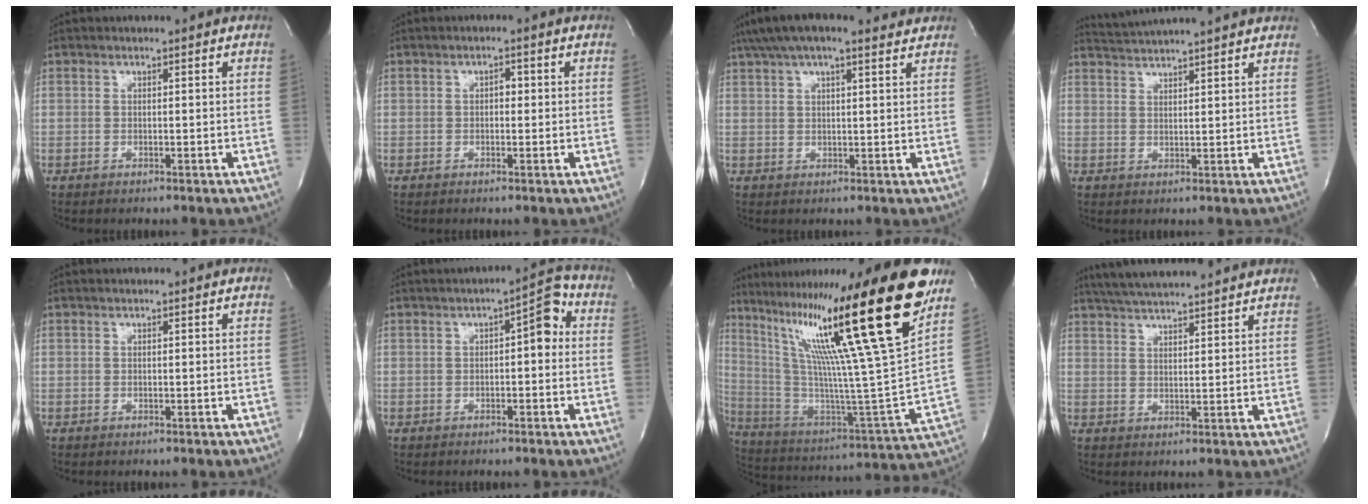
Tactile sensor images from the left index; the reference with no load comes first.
{"total": 1.2, "force": [0.0, 0.7, 0.9], "torque": [-0.011, 0.000, -0.004]}
{"total": 12.6, "force": [10.0, 2.9, 7.0], "torque": [-0.132, 0.043, 0.146]}
{"total": 10.0, "force": [9.5, -0.5, 3.2], "torque": [-0.062, 0.018, 0.135]}
{"total": 0.0}
{"total": 5.1, "force": [0.5, 1.8, 4.7], "torque": [-0.061, 0.023, 0.000]}
{"total": 31.2, "force": [20.1, -2.0, 23.8], "torque": [-0.401, -0.041, 0.321]}
{"total": 14.7, "force": [13.3, 1.1, 6.1], "torque": [-0.112, 0.029, 0.193]}